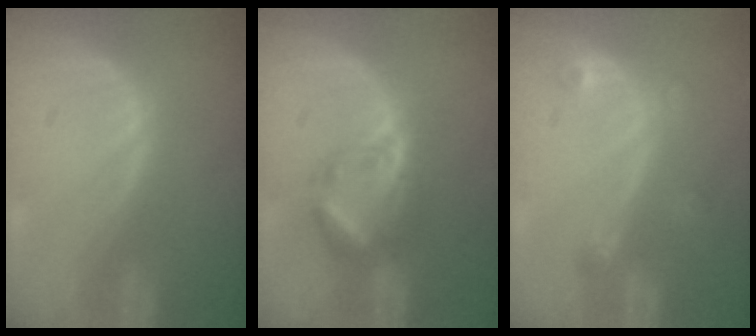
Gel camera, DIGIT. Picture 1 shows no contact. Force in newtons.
{"total": 5.9, "press": 5.8, "slide": 1.4}
{"total": 2.9, "press": 2.8, "slide": 0.8}